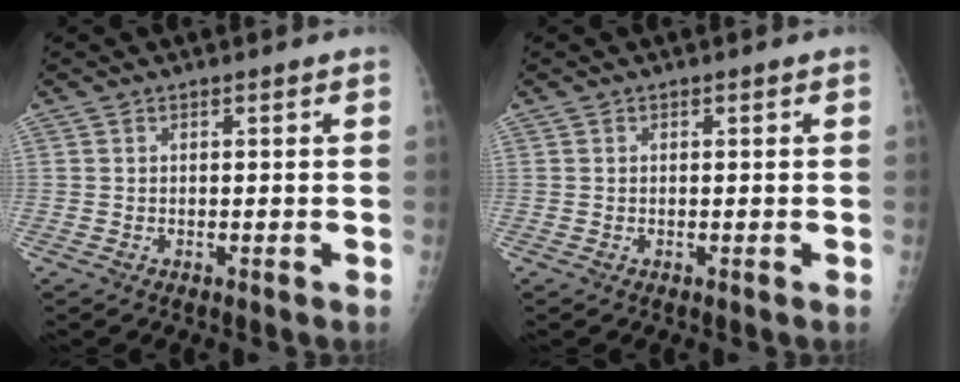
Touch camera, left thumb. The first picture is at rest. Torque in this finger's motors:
{"motor_torque": [0.04, 0.05, -0.06, -0.06, 0.00]}